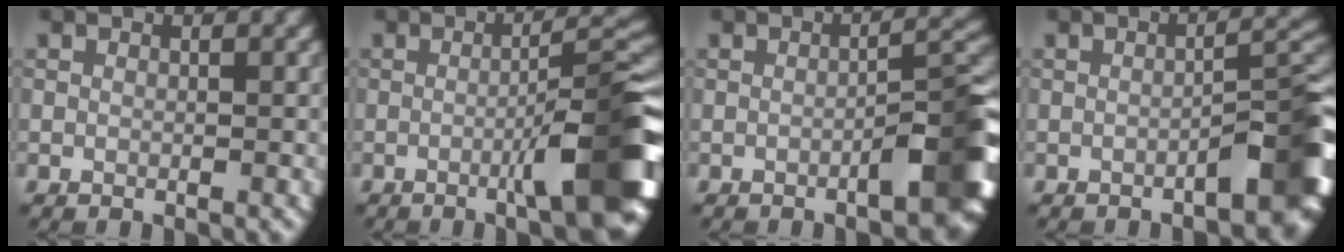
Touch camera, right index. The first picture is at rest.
{"total": 9.6, "force": [-3.0, 1.6, 9.0], "torque": [-0.113, 0.011, -0.047]}
{"total": 6.3, "force": [-2.7, 1.3, 5.6], "torque": [-0.067, 0.020, -0.041]}
{"total": 5.7, "force": [-2.9, 1.3, 4.7], "torque": [-0.052, 0.020, -0.044]}